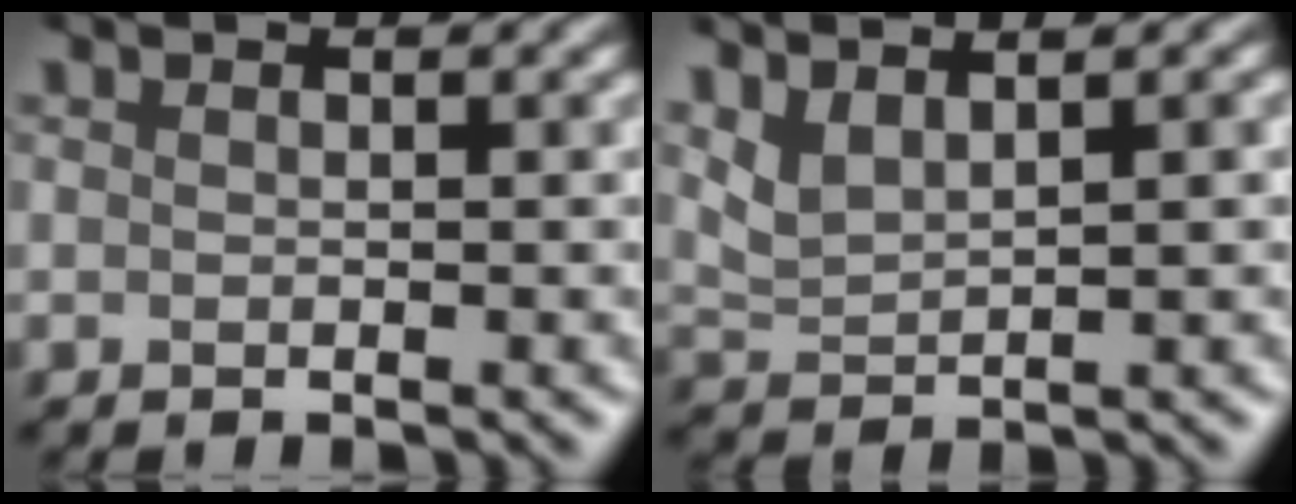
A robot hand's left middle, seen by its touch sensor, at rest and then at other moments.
{"total": 2.5, "force": [2.3, 0.2, 1.0], "torque": [-0.031, 0.004, 0.048]}